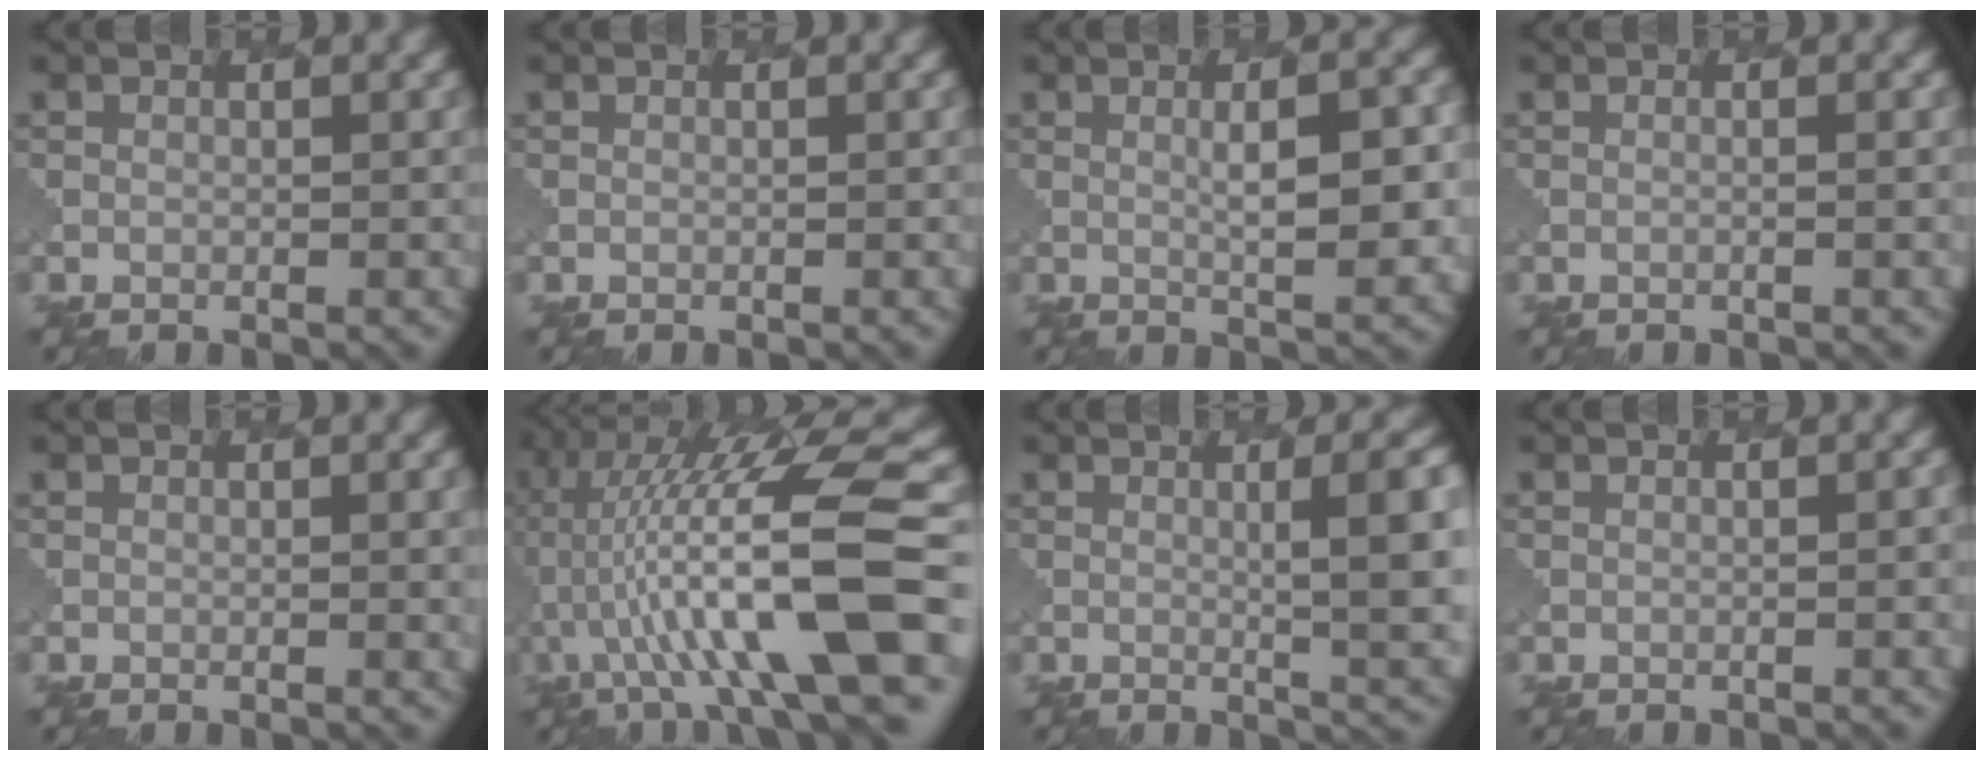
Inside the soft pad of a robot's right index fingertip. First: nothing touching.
{"total": 0.0}
{"total": 4.9, "force": [0.9, 1.0, 4.7], "torque": [-0.074, -0.001, 0.014]}
{"total": 0.8, "force": [0.3, 0.2, 0.7], "torque": [-0.006, -0.002, -0.017]}
{"total": 1.8, "force": [0.4, 0.5, 1.7], "torque": [-0.017, 0.002, 0.003]}
{"total": 15.0, "force": [-0.9, 3.0, 14.7], "torque": [-0.261, 0.037, -0.007]}
{"total": 8.3, "force": [1.1, 2.3, 7.9], "torque": [-0.085, 0.003, 0.013]}
{"total": 0.9, "force": [0.1, 0.2, 0.8], "torque": [-0.004, 0.006, -0.007]}